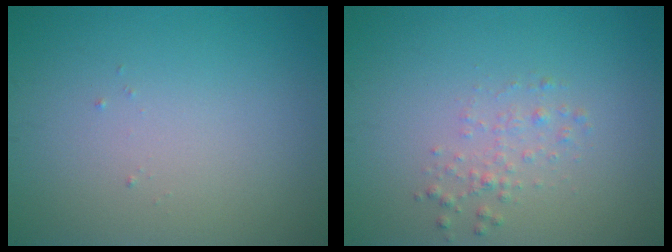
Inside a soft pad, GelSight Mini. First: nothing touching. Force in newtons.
{"total": 1.4, "press": 1.4, "slide": 0.0}